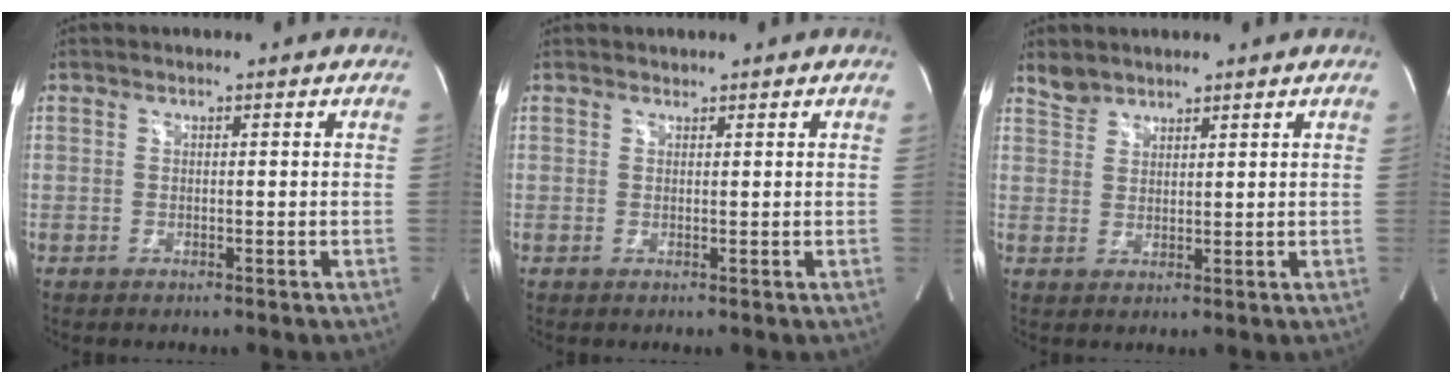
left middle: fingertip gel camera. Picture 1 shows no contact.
{"total": 0.9, "force": [0.8, 0.3, 0.0], "torque": [-0.004, 0.006, 0.015]}
{"total": 3.0, "force": [2.7, 1.2, 0.0], "torque": [-0.002, 0.007, 0.051]}